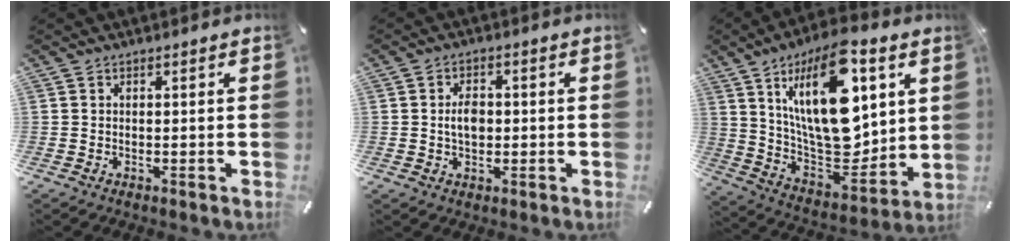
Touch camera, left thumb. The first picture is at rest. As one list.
[{"total": 4.5, "force": [0.0, 3.2, 3.2], "torque": [-0.052, -0.001, -0.007]}, {"total": 25.9, "force": [9.4, 12.0, 20.9], "torque": [-0.390, -0.061, 0.148]}]